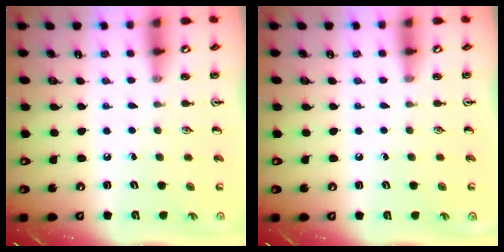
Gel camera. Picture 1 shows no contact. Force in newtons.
{"total": 0.0}